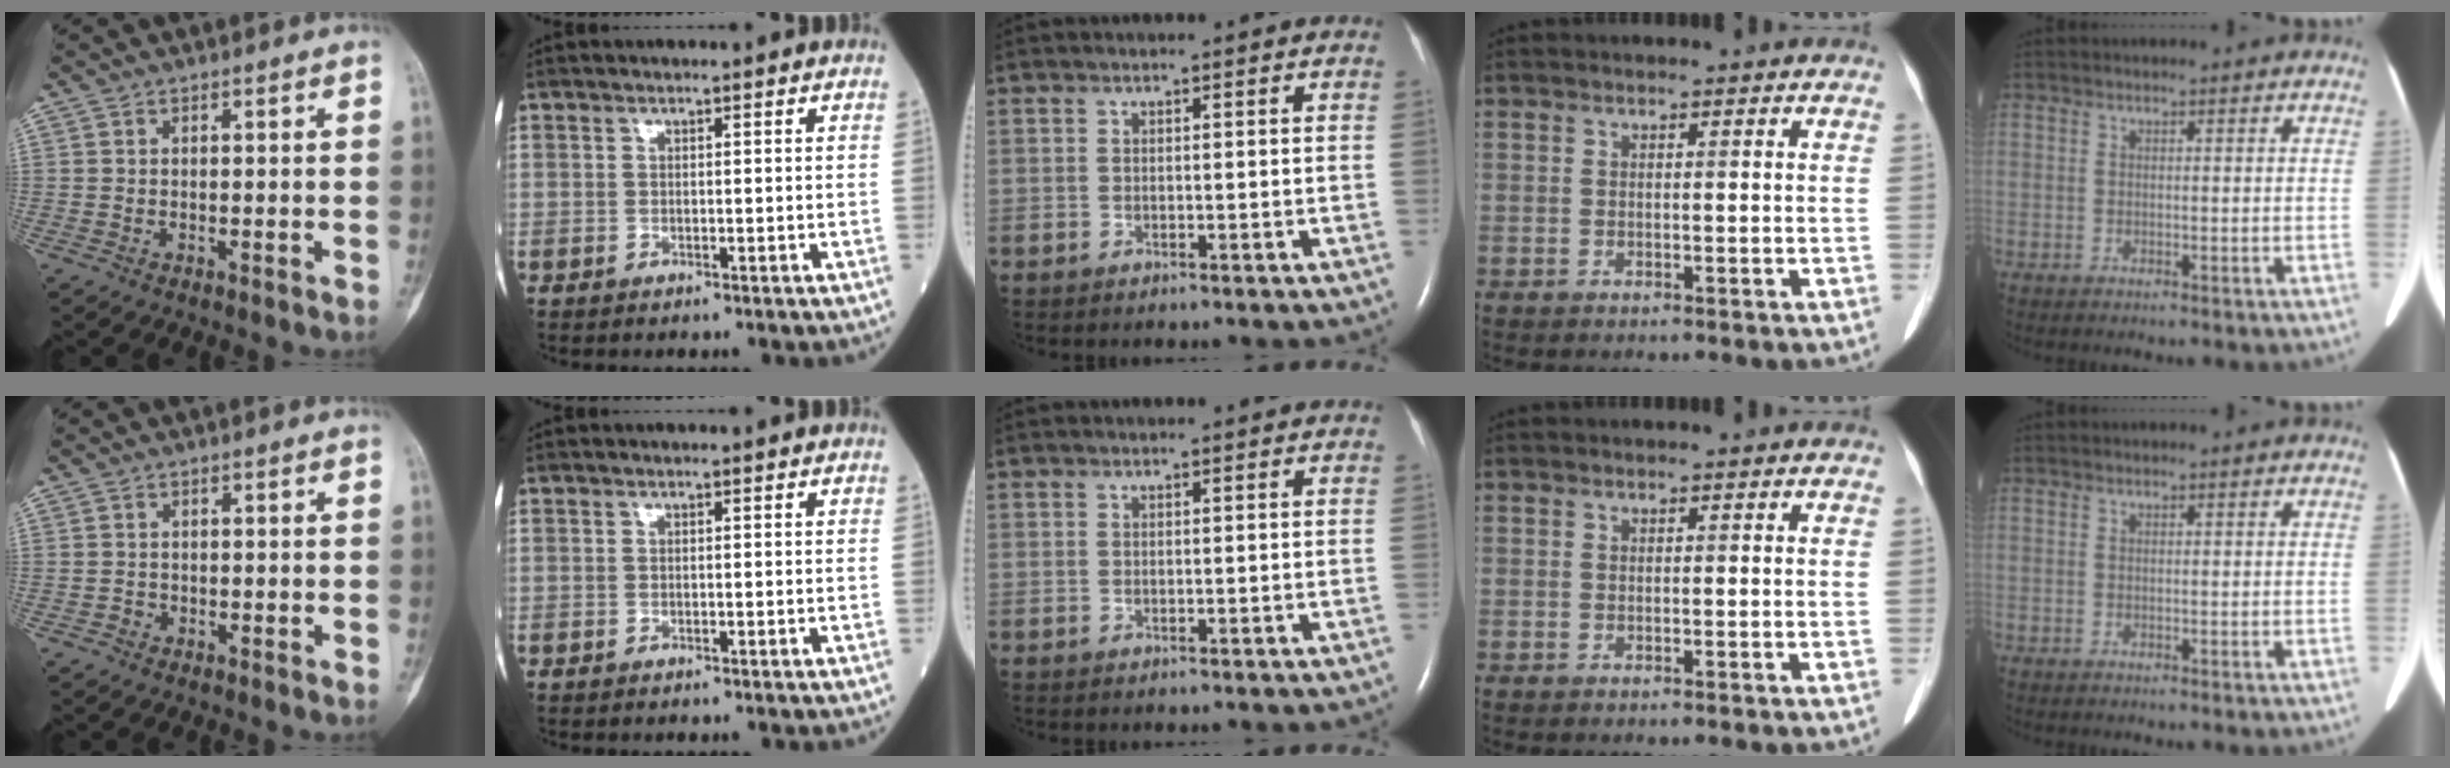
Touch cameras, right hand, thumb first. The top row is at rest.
{"thumb": {"total": 1.1, "force": [-0.6, 0.9, 0.1], "torque": [0.002, 0.005, -0.016]}}